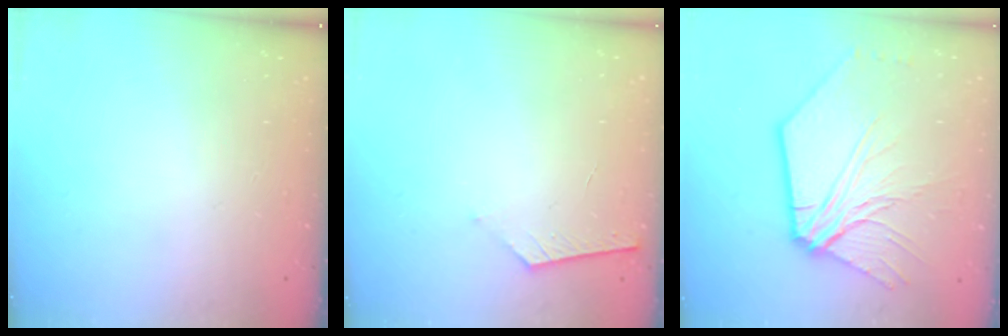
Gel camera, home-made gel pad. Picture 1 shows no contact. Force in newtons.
{"total": 4.9, "press": 4.9, "slide": 0.5}
{"total": 9.0, "press": 8.9, "slide": 1.3}